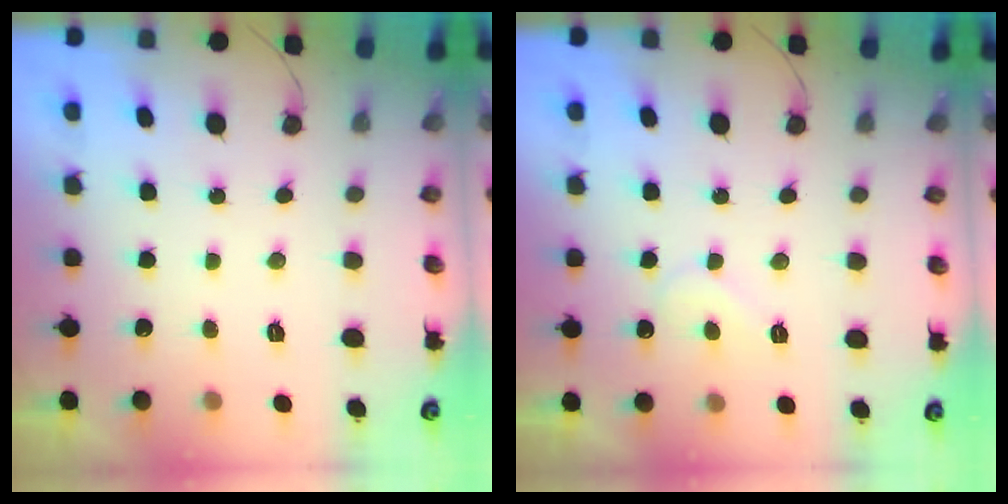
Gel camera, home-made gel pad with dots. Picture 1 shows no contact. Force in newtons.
{"total": 6.1, "press": 6.1, "slide": 0.6}